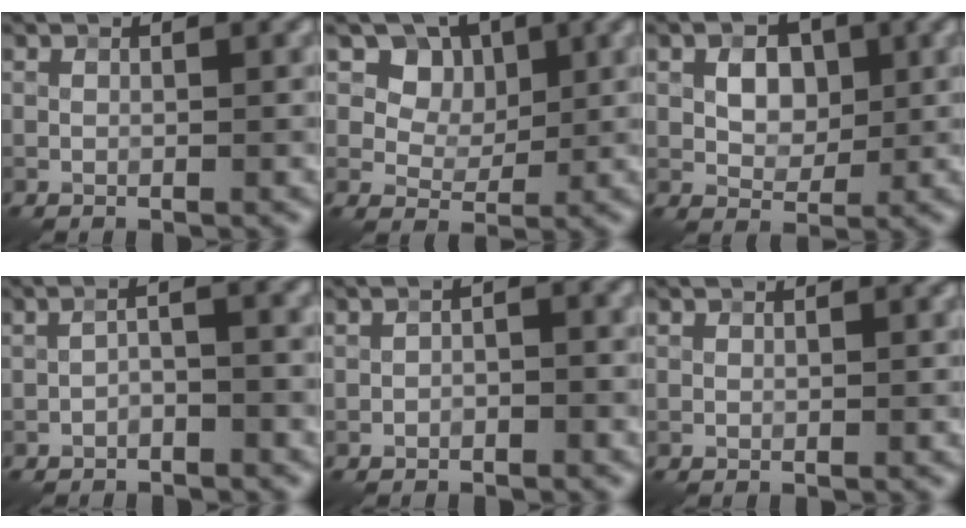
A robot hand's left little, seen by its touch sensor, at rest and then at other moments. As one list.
[{"total": 6.7, "force": [3.2, 5.2, 2.9], "torque": [-0.056, -0.007, 0.060]}, {"total": 3.5, "force": [0.6, 2.5, 2.3], "torque": [-0.038, 0.001, 0.007]}, {"total": 2.0, "force": [-1.3, 0.4, 1.5], "torque": [-0.029, 0.008, -0.028]}, {"total": 1.4, "force": [-0.9, 0.6, 0.9], "torque": [-0.016, 0.004, -0.017]}, {"total": 0.0}]